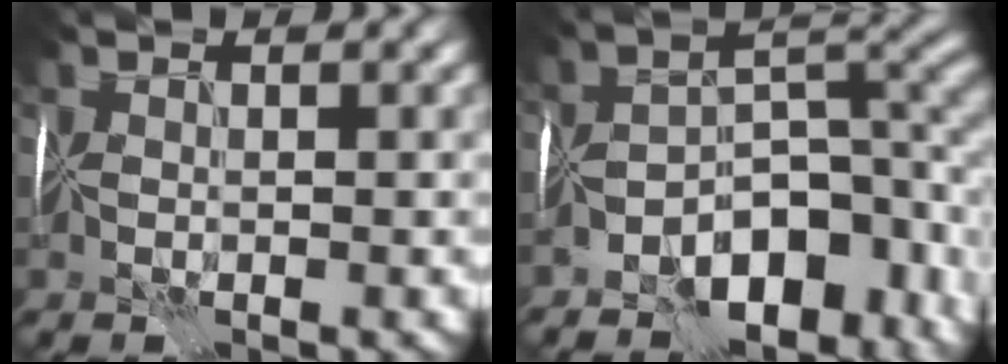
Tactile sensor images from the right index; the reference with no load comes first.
{"total": 11.8, "force": [-6.5, 5.6, 8.1], "torque": [-0.109, 0.001, -0.102]}